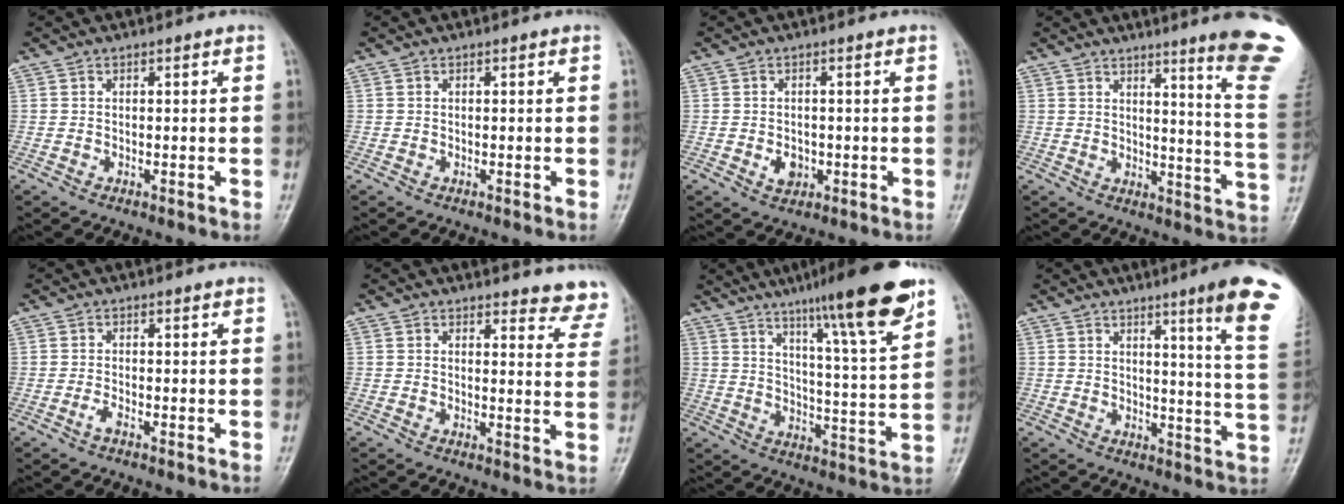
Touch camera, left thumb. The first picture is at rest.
{"total": 0.0}
{"total": 2.9, "force": [-0.7, 2.3, 1.7], "torque": [-0.020, 0.001, -0.005]}
{"total": 16.0, "force": [10.6, -0.1, 12.0], "torque": [-0.130, -0.085, 0.121]}
{"total": 1.1, "force": [-0.6, 0.2, 0.9], "torque": [-0.019, 0.001, -0.012]}
{"total": 8.2, "force": [7.9, 2.1, 0.9], "torque": [0.037, -0.056, 0.058]}
{"total": 18.1, "force": [11.7, 1.3, 13.7], "torque": [-0.188, -0.053, 0.174]}
{"total": 14.2, "force": [8.0, 0.1, 11.7], "torque": [-0.139, -0.049, 0.089]}